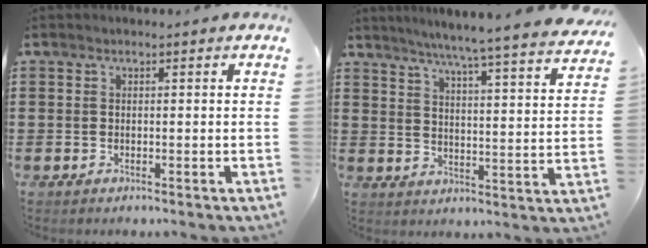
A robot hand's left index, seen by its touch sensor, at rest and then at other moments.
{"total": 5.5, "force": [5.0, -1.1, 2.2], "torque": [-0.064, -0.044, 0.079]}